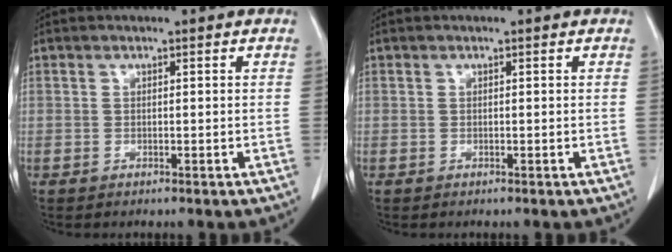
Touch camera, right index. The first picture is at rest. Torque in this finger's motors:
{"motor_torque": [0.00, 0.00, 0.00, 0.00]}